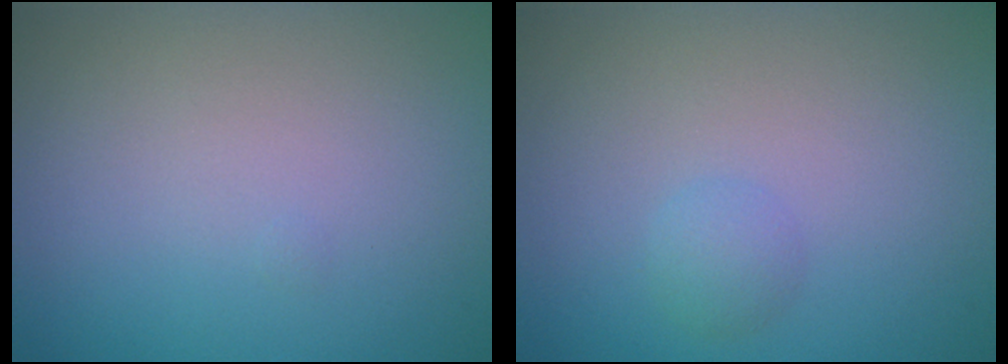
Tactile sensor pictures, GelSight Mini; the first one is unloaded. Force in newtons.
{"total": 1.1, "press": 1.1, "slide": 0.0}